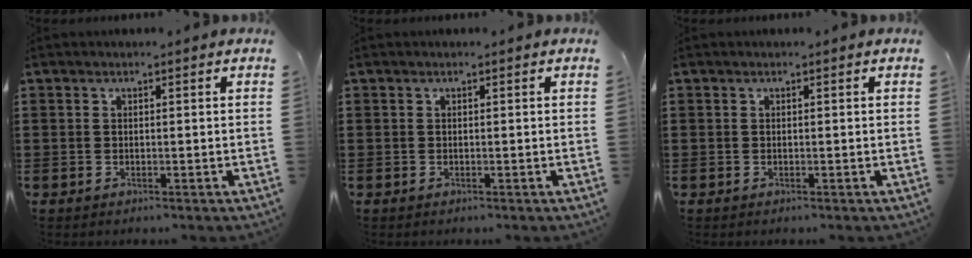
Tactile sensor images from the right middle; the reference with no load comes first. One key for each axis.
{"total": 0.0}
{"total": 0.0}